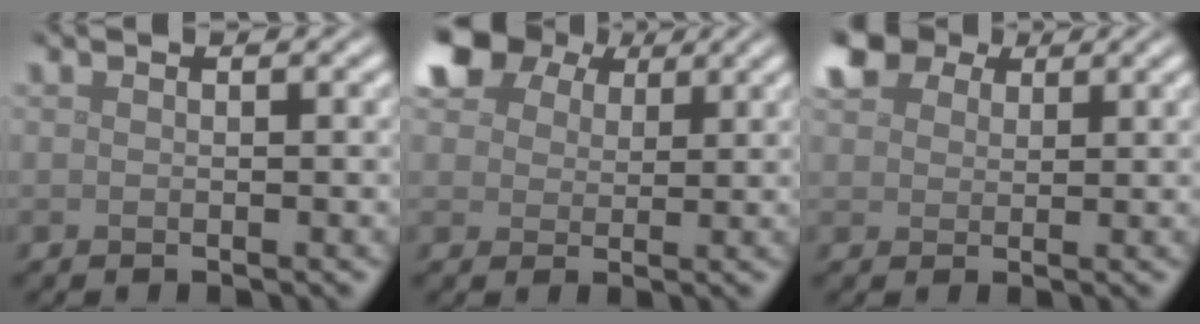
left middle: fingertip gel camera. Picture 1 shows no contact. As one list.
[{"total": 8.6, "force": [5.3, 5.4, 4.2], "torque": [-0.115, 0.025, 0.080]}, {"total": 5.2, "force": [3.4, 3.2, 2.4], "torque": [-0.064, 0.014, 0.058]}]